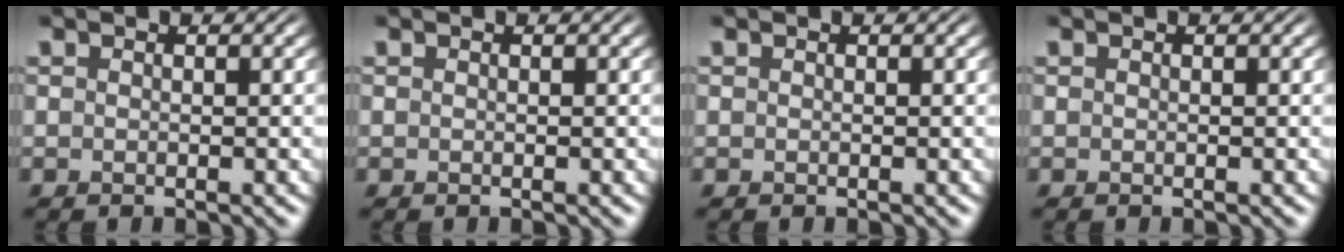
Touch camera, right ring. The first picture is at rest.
{"total": 0.0}
{"total": 0.0}
{"total": 0.0}